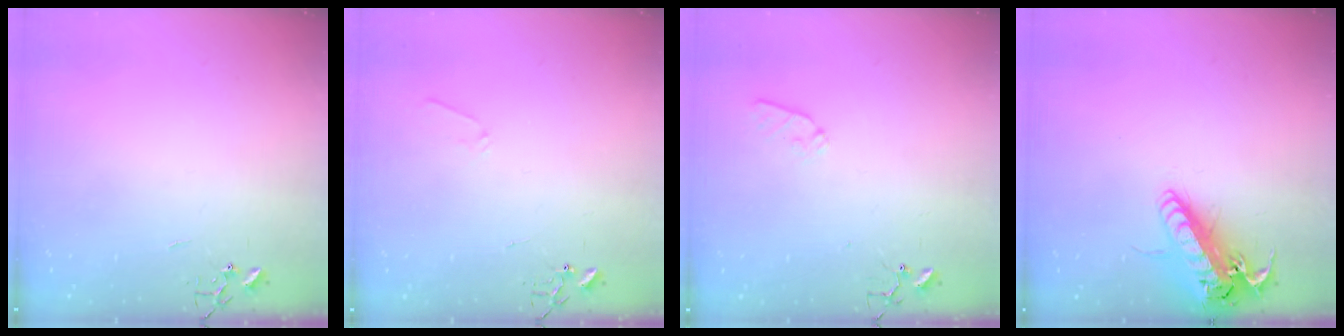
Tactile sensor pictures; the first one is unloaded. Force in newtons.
{"total": 5.9, "press": 5.9, "slide": 0.4}
{"total": 7.6, "press": 7.6, "slide": 0.6}
{"total": 19.1, "press": 18.8, "slide": 3.3}